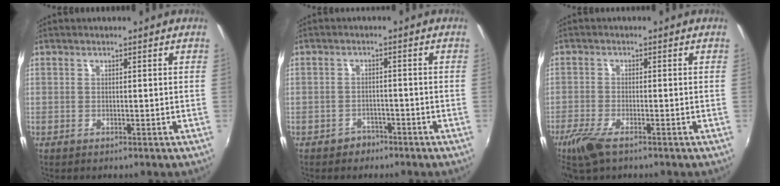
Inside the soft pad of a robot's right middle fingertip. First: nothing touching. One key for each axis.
{"total": 3.0, "fx": -2.1, "fy": 2.1, "fz": 0.1, "tx": -0.008, "ty": 0.007, "tz": -0.030}
{"total": 6.0, "fx": -4.1, "fy": 1.6, "fz": 4.0, "tx": -0.104, "ty": -0.019, "tz": -0.081}